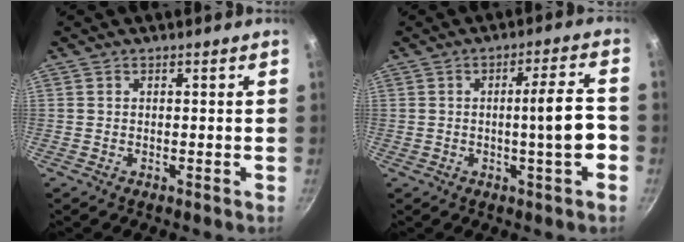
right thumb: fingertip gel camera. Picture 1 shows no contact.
{"total": 8.1, "force": [-1.7, 0.8, 7.9], "torque": [-0.112, 0.020, -0.021]}